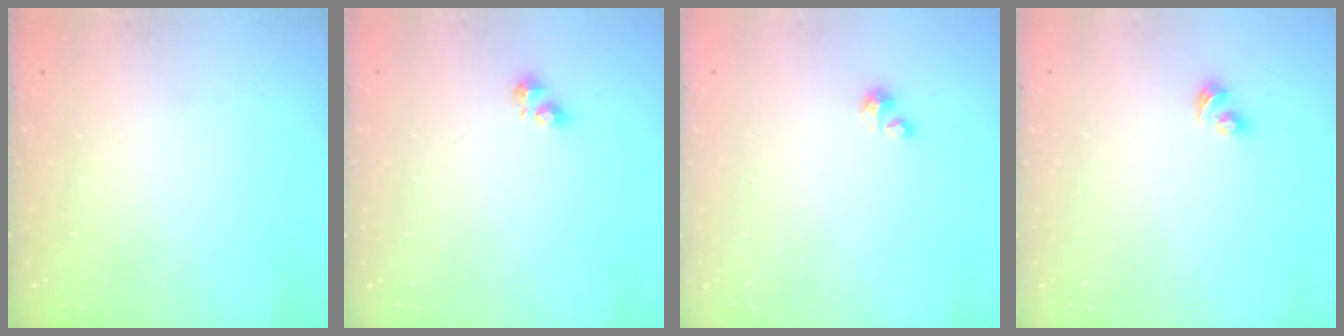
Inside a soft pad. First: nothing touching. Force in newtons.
{"total": 3.5, "press": 3.5, "slide": 0.4}
{"total": 0.9, "press": 0.9, "slide": 0.3}
{"total": 3.7, "press": 3.7, "slide": 0.4}